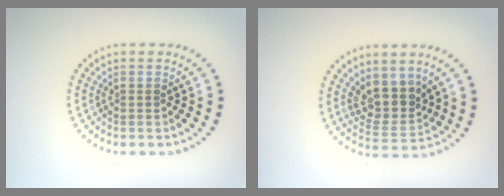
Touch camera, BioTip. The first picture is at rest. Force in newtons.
{"total": 3.8, "press": 3.1, "slide": 2.1}